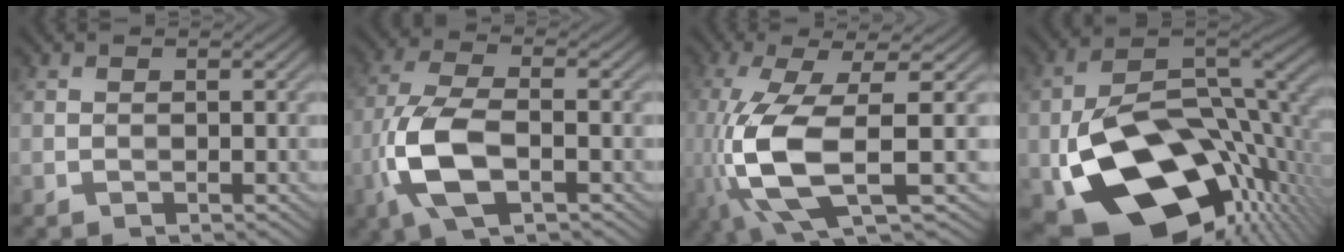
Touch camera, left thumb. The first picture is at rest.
{"total": 8.8, "force": [-3.1, 3.4, 7.5], "torque": [-0.175, 0.003, -0.069]}
{"total": 12.2, "force": [-2.6, 3.4, 11.4], "torque": [-0.261, -0.017, -0.045]}
{"total": 17.8, "force": [-5.7, 10.7, 13.1], "torque": [-0.251, -0.012, -0.095]}